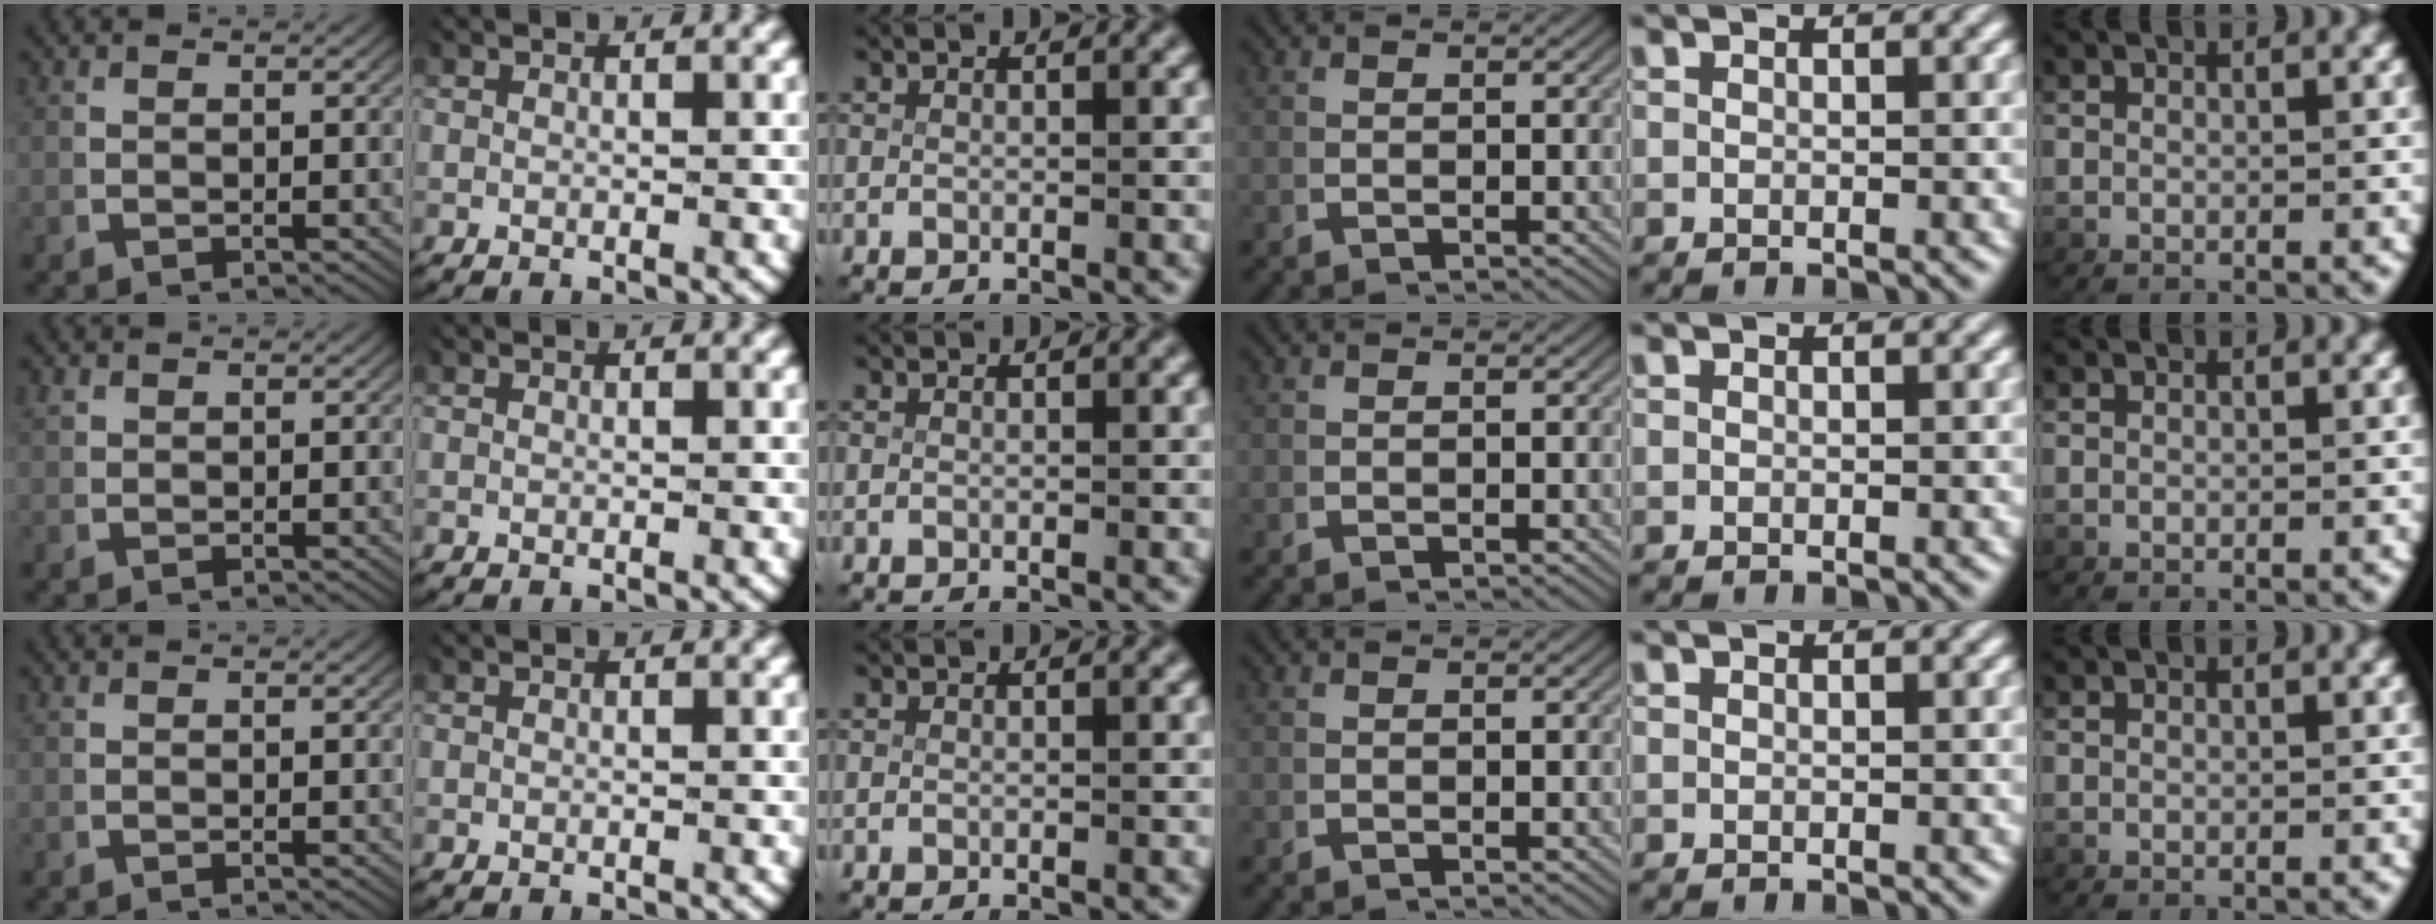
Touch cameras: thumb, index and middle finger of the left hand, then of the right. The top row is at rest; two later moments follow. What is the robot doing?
{"motion": "lift_and_place", "object": "paper towel"}